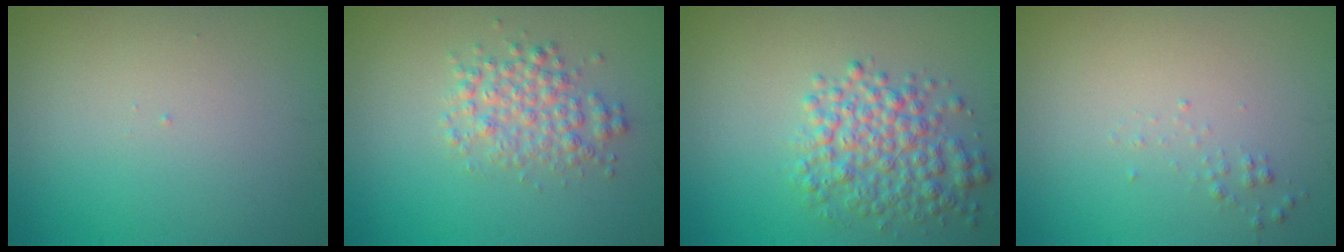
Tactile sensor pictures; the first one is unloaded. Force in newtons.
{"total": 3.0, "press": 3.0, "slide": 0.1}
{"total": 4.5, "press": 4.5, "slide": 0.1}
{"total": 0.6, "press": 0.6, "slide": 0.0}